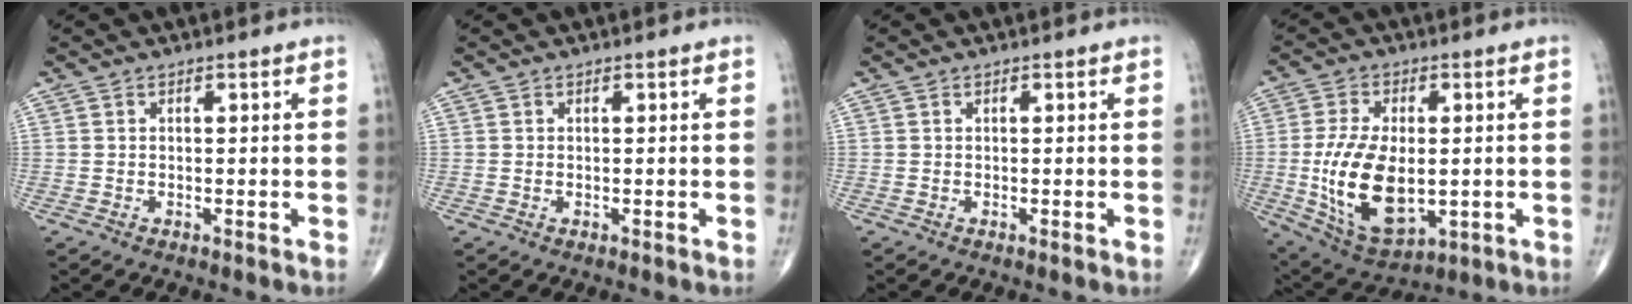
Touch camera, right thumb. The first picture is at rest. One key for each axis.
{"total": 0.0}
{"total": 0.0}
{"total": 16.7, "fx": -1.5, "fy": 9.1, "fz": 13.9, "tx": -0.252, "ty": -0.009, "tz": -0.007}